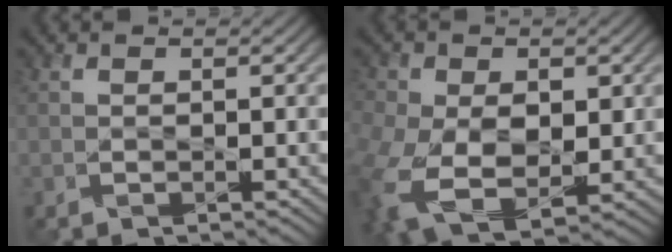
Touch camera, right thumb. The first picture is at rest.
{"total": 12.3, "force": [-2.4, 8.2, 8.8], "torque": [-0.214, -0.053, -0.022]}